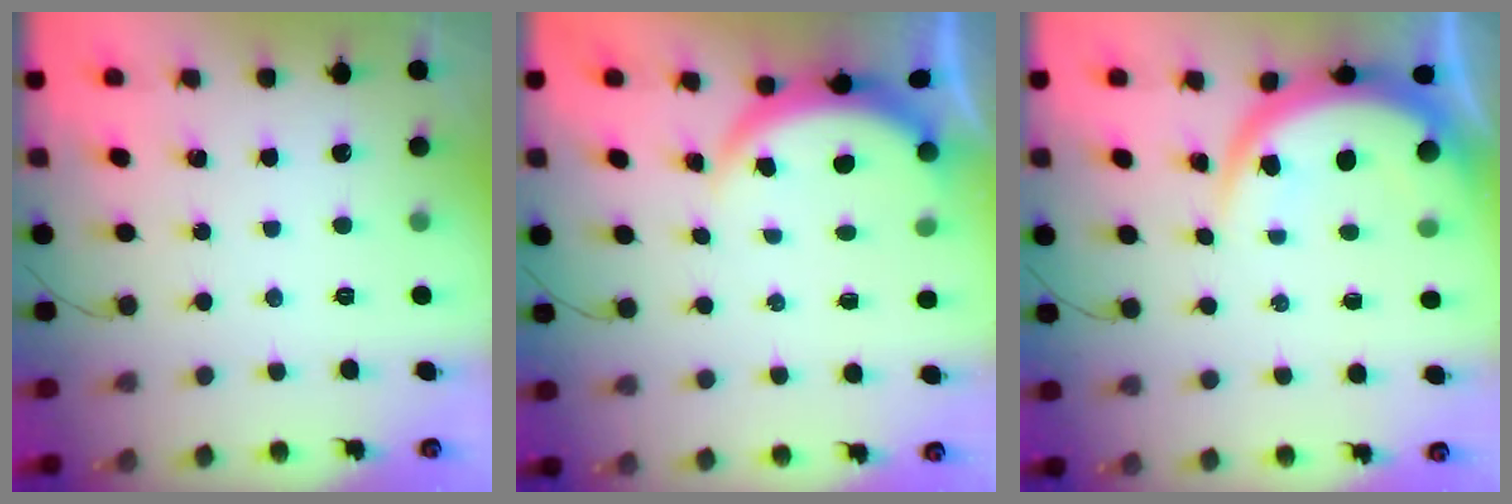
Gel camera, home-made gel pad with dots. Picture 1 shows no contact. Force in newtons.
{"total": 3.7, "press": 3.7, "slide": 0.5}
{"total": 8.2, "press": 8.1, "slide": 1.0}